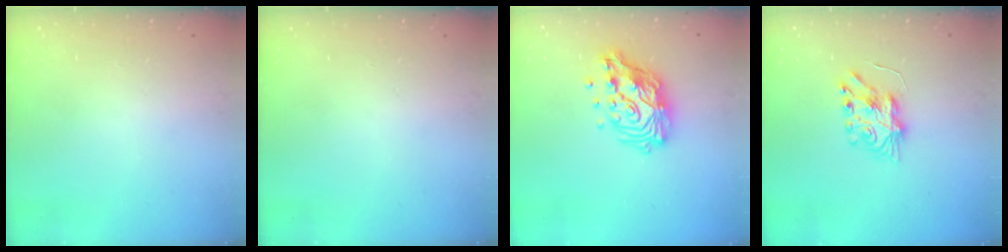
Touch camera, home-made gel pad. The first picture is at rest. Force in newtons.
{"total": 0.0}
{"total": 15.3, "press": 15.2, "slide": 1.2}
{"total": 7.4, "press": 7.4, "slide": 0.4}